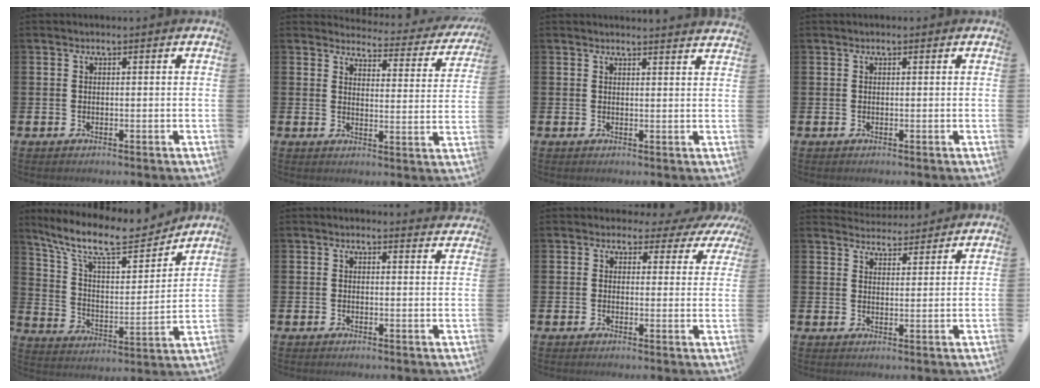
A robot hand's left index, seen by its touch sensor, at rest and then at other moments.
{"total": 3.1, "force": [2.9, 1.0, 0.6], "torque": [-0.018, -0.033, 0.042]}
{"total": 2.0, "force": [2.0, -0.2, -0.3], "torque": [0.012, -0.019, 0.033]}
{"total": 0.0}
{"total": 12.0, "force": [10.3, 3.1, 5.4], "torque": [-0.135, -0.061, 0.177]}
{"total": 1.3, "force": [1.3, 0.3, 0.0], "torque": [0.006, -0.008, 0.021]}
{"total": 2.3, "force": [1.2, 1.8, 0.6], "torque": [-0.013, -0.012, 0.012]}
{"total": 3.9, "force": [3.8, 0.7, -0.3], "torque": [-0.004, -0.023, 0.070]}